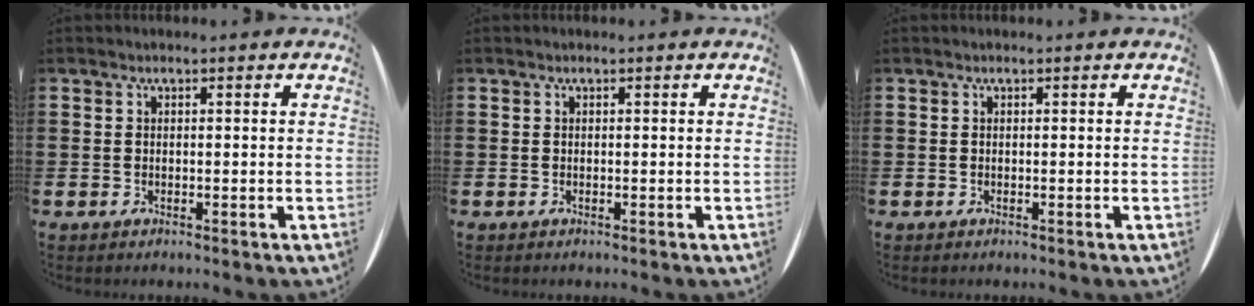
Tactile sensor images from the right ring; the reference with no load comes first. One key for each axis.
{"total": 0.0}
{"total": 0.0}